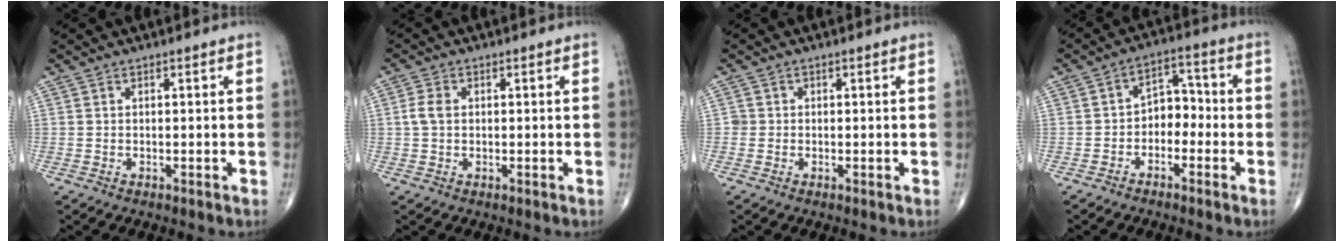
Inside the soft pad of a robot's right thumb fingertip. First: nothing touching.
{"total": 3.0, "force": [0.3, 2.1, 2.1], "torque": [-0.047, 0.005, 0.002]}
{"total": 1.1, "force": [-0.2, 1.0, 0.1], "torque": [0.006, 0.004, -0.005]}
{"total": 6.0, "force": [-1.9, 4.3, 3.7], "torque": [-0.027, 0.037, -0.046]}